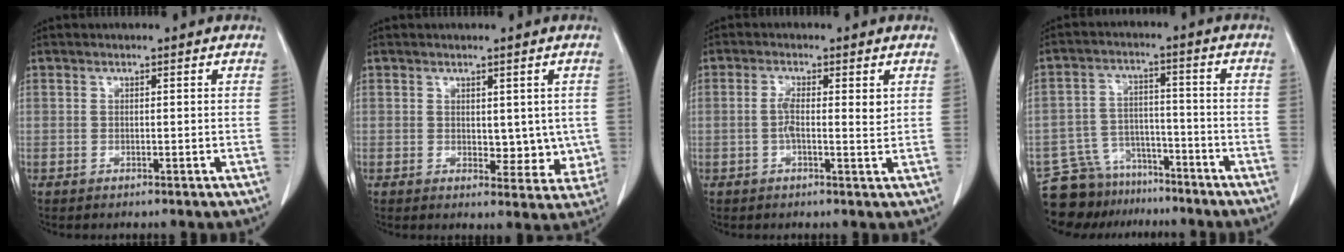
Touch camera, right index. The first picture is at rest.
{"total": 5.4, "force": [0.5, 3.3, 4.2], "torque": [-0.032, -0.009, 0.013]}
{"total": 3.9, "force": [0.5, 1.0, 3.7], "torque": [-0.066, 0.002, 0.004]}
{"total": 9.7, "force": [-8.2, 5.2, 0.8], "torque": [-0.017, 0.030, -0.135]}